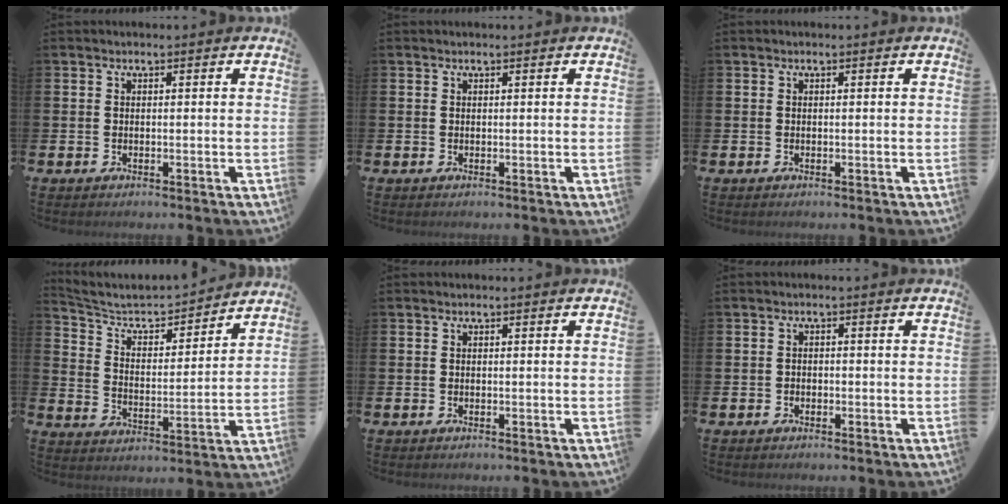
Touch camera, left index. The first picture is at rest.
{"total": 0.0}
{"total": 0.0}
{"total": 5.3, "force": [4.8, 1.7, 1.5], "torque": [-0.062, -0.040, 0.074]}
{"total": 0.0}
{"total": 1.0, "force": [-0.8, 0.6, 0.2], "torque": [-0.010, 0.004, -0.016]}